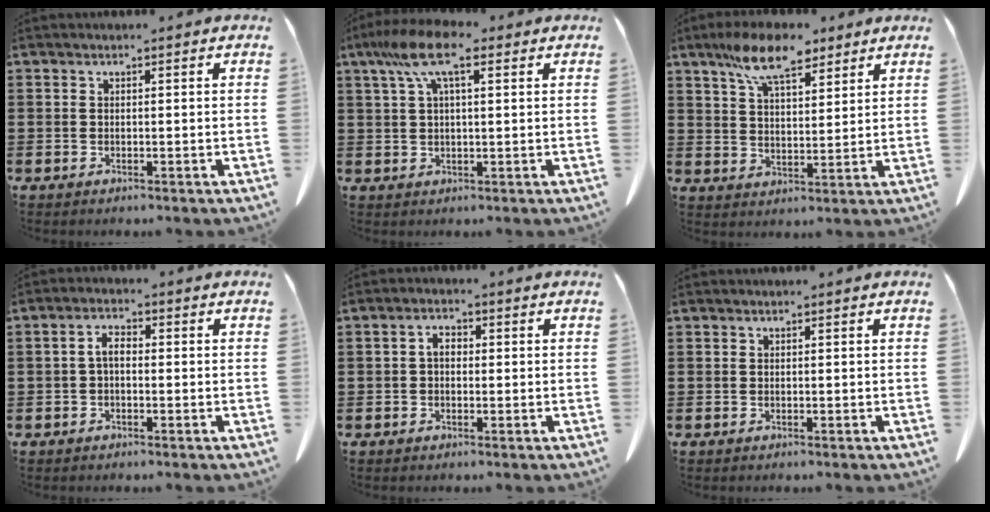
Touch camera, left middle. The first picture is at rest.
{"total": 8.6, "force": [4.4, 2.4, 7.0], "torque": [-0.151, 0.000, 0.075]}
{"total": 10.0, "force": [7.3, 3.2, 6.0], "torque": [-0.127, -0.010, 0.134]}
{"total": 2.9, "force": [-0.4, 1.3, 2.6], "torque": [-0.060, 0.004, -0.011]}
{"total": 2.4, "force": [-0.1, 1.4, 2.0], "torque": [-0.041, 0.006, -0.003]}
{"total": 0.0}